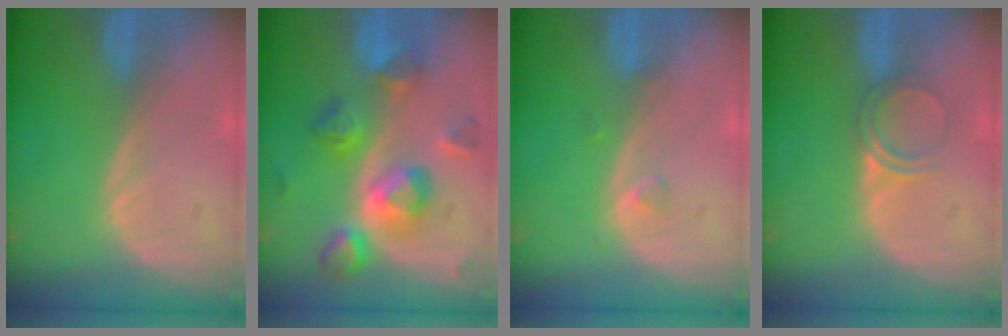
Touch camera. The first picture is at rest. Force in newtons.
{"total": 8.9, "press": 8.9, "slide": 0.4}
{"total": 1.0, "press": 1.0, "slide": 0.2}
{"total": 2.9, "press": 2.6, "slide": 1.1}